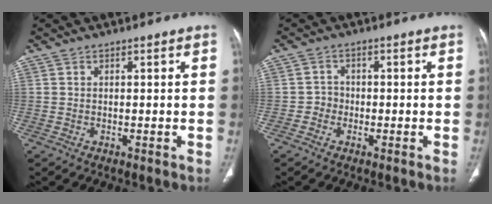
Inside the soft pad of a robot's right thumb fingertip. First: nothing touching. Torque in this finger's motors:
{"motor_torque": [-0.19, 0.02, 0.35, -0.26, -0.05]}